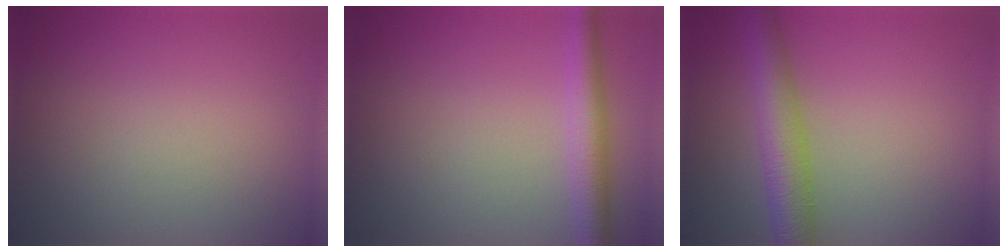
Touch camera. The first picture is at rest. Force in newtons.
{"total": 3.4, "press": 3.4, "slide": 0.1}
{"total": 5.2, "press": 5.2, "slide": 0.2}